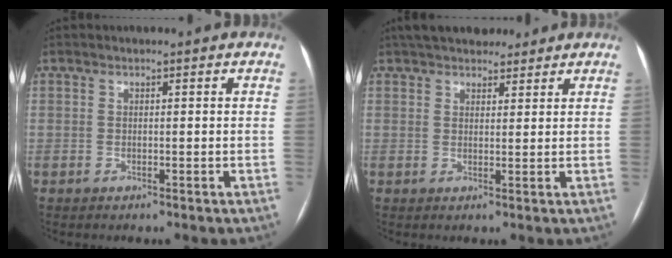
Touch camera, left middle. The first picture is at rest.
{"total": 9.6, "force": [8.2, 3.4, 3.8], "torque": [-0.040, 0.023, 0.121]}